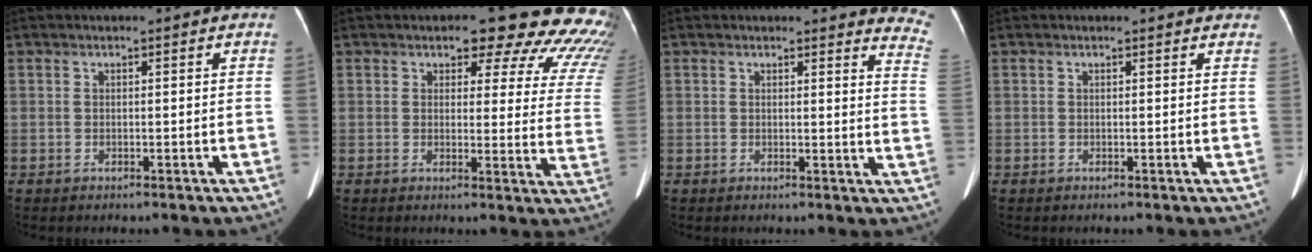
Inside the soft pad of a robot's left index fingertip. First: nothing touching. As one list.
[{"total": 16.6, "force": [15.0, 5.2, 5.0], "torque": [-0.015, -0.067, 0.129]}, {"total": 8.9, "force": [8.6, 1.4, 1.7], "torque": [0.013, -0.067, 0.048]}, {"total": 2.0, "force": [1.7, 0.9, 0.3], "torque": [-0.010, 0.010, 0.007]}]